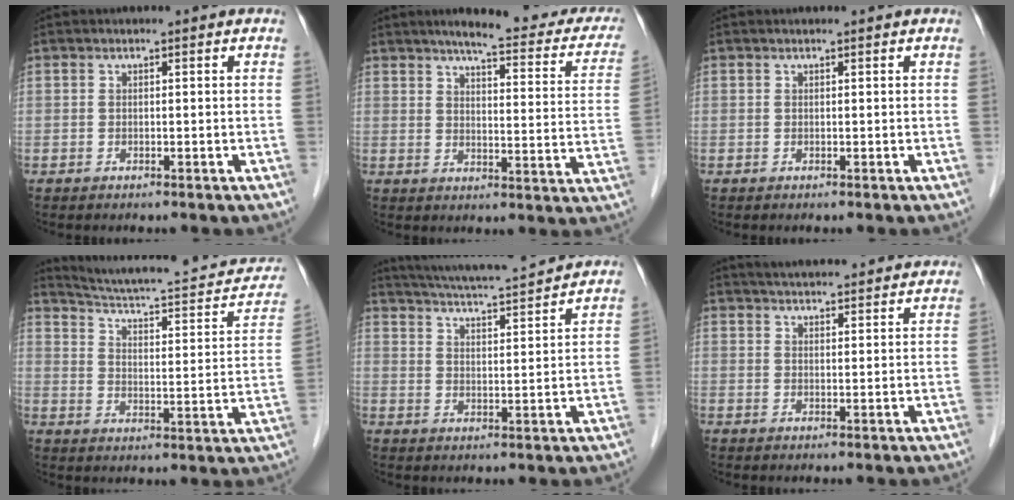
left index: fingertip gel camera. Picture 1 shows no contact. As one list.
[{"total": 19.3, "force": [16.4, 3.3, 9.6], "torque": [-0.100, -0.018, 0.182]}, {"total": 0.6, "force": [0.6, 0.0, 0.2], "torque": [-0.004, 0.008, 0.012]}, {"total": 22.2, "force": [20.5, 2.9, 8.0], "torque": [-0.102, -0.028, 0.271]}, {"total": 13.6, "force": [12.7, 0.2, 4.8], "torque": [-0.091, 0.012, 0.189]}, {"total": 14.1, "force": [13.1, 2.0, 4.8], "torque": [-0.069, 0.030, 0.173]}]